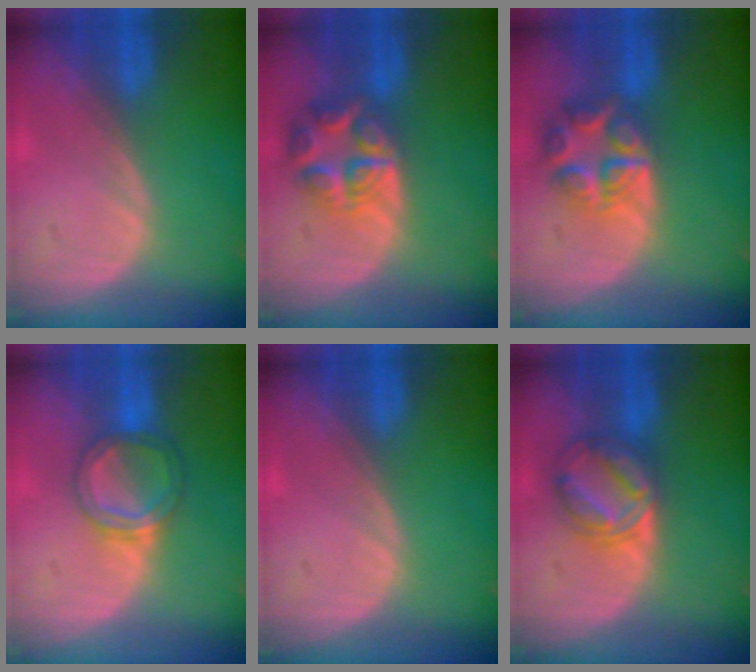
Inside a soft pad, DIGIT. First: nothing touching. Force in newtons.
{"total": 7.7, "press": 6.7, "slide": 3.7}
{"total": 7.9, "press": 6.9, "slide": 3.8}
{"total": 5.4, "press": 5.2, "slide": 1.7}
{"total": 0.0}
{"total": 6.4, "press": 6.4, "slide": 0.4}